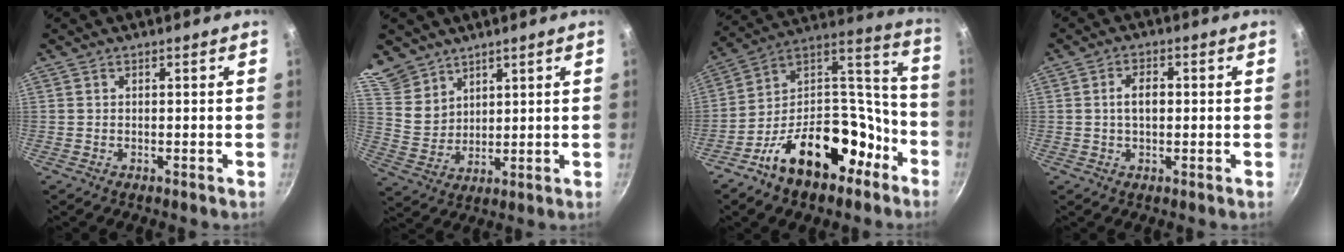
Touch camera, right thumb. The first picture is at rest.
{"total": 9.8, "force": [7.4, 6.0, 2.0], "torque": [-0.012, -0.029, 0.157]}
{"total": 23.4, "force": [-12.3, 14.1, 14.0], "torque": [-0.169, 0.118, -0.193]}
{"total": 4.3, "force": [0.2, 2.6, 3.4], "torque": [-0.050, 0.014, -0.001]}